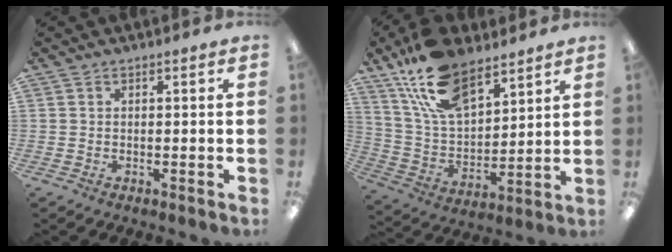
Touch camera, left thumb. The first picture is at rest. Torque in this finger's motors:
{"motor_torque": [0.55, 0.42, 1.15, -1.62, 0.15]}